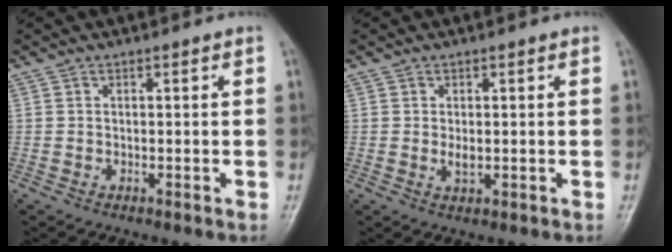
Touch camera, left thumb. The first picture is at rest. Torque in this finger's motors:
{"motor_torque": [0.03, 0.04, 0.16, 0.03, 0.00]}